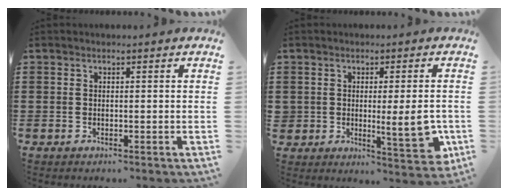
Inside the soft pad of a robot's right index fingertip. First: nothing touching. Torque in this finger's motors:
{"motor_torque": [1.43, 0.35, 0.91, 0.21]}